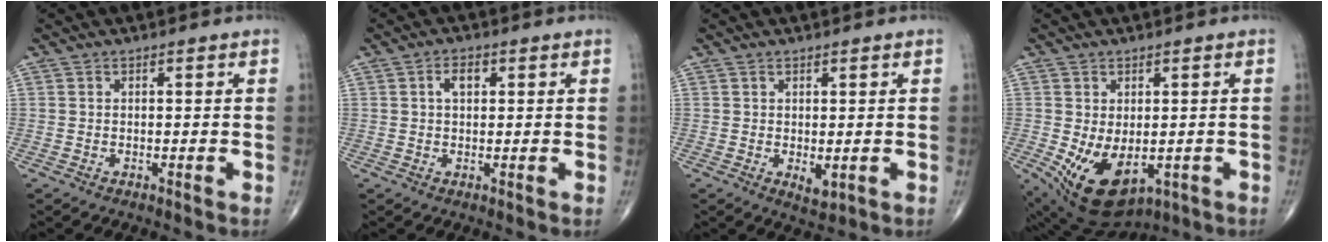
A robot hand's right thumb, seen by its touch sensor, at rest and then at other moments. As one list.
[{"total": 3.0, "force": [0.9, 1.8, 2.2], "torque": [-0.033, 0.005, 0.012]}, {"total": 2.4, "force": [0.0, 1.2, 2.0], "torque": [-0.023, -0.008, 0.004]}, {"total": 11.5, "force": [-2.6, 6.9, 8.9], "torque": [-0.148, -0.009, -0.017]}]